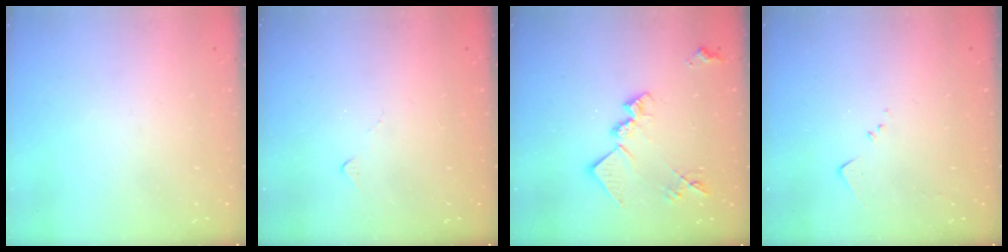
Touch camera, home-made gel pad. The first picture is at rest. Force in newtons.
{"total": 5.0, "press": 5.0, "slide": 0.7}
{"total": 15.2, "press": 15.2, "slide": 0.8}
{"total": 3.7, "press": 3.7, "slide": 0.5}